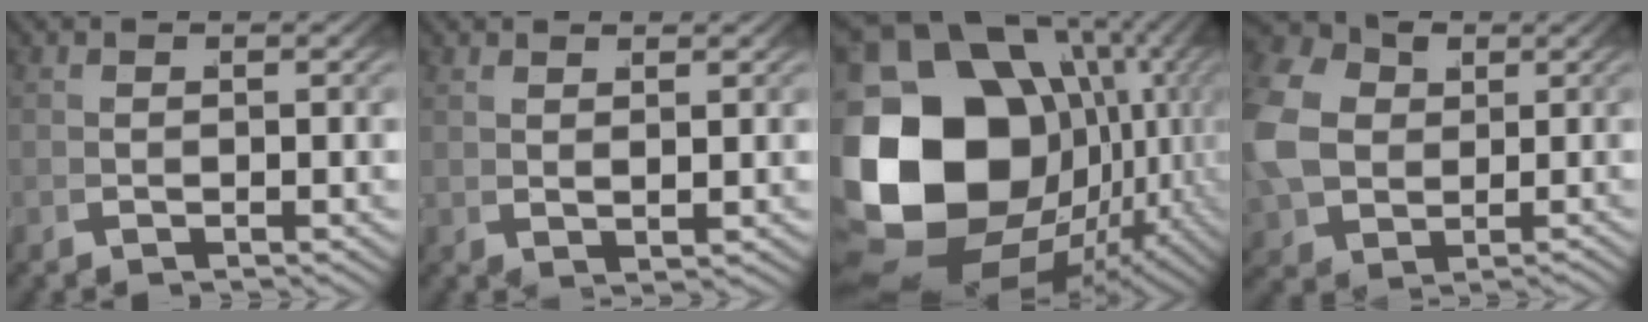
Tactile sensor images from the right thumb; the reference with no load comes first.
{"total": 1.6, "force": [1.4, -0.5, 0.5], "torque": [-0.014, -0.005, 0.039]}
{"total": 27.1, "force": [-3.2, 19.6, 18.3], "torque": [-0.354, -0.080, -0.017]}
{"total": 8.8, "force": [1.6, 7.2, 4.9], "torque": [-0.130, -0.022, 0.043]}